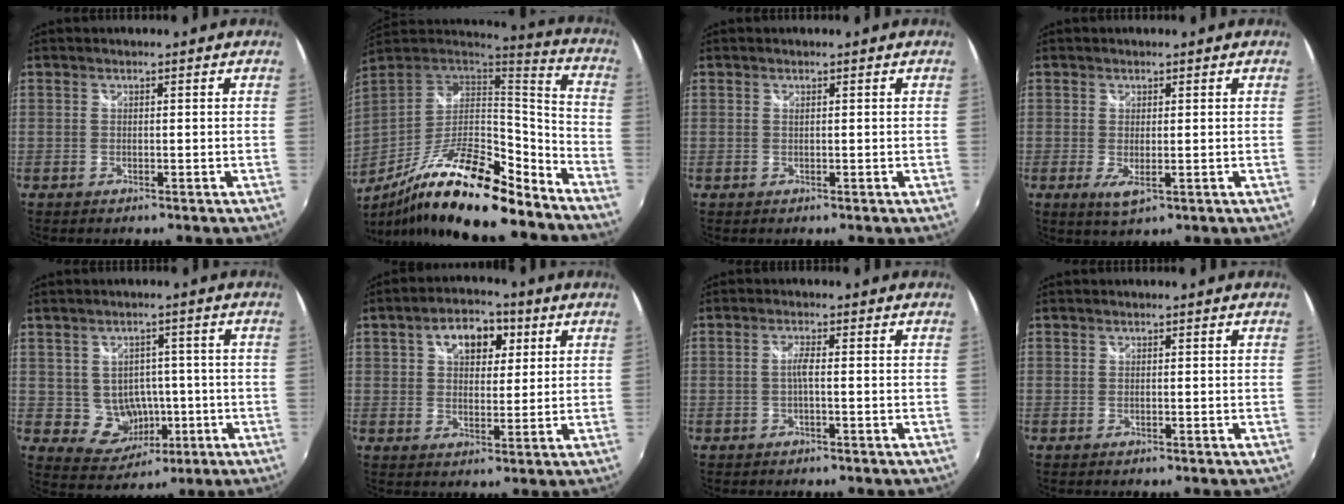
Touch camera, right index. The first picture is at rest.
{"total": 23.3, "force": [-15.4, 5.7, 16.5], "torque": [-0.295, -0.032, -0.268]}
{"total": 0.0}
{"total": 3.0, "force": [-0.5, 1.0, 2.8], "torque": [-0.051, -0.013, -0.005]}
{"total": 7.2, "force": [-1.0, 6.8, 2.3], "torque": [-0.056, 0.008, 0.007]}
{"total": 9.1, "force": [3.6, 5.5, 6.2], "torque": [-0.101, 0.027, 0.057]}
{"total": 1.6, "force": [-0.3, -0.2, 1.6], "torque": [-0.029, 0.000, -0.007]}
{"total": 0.0}